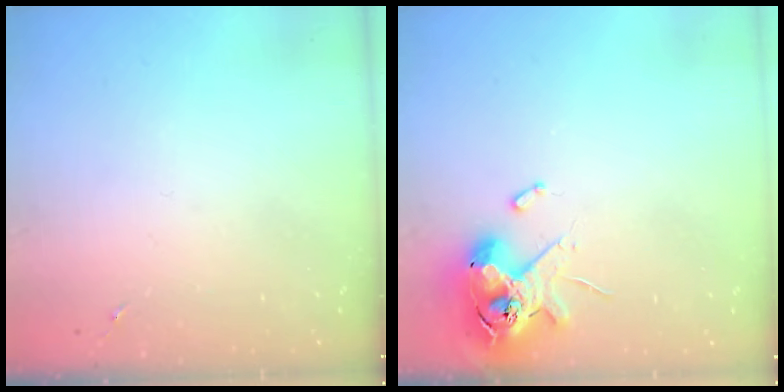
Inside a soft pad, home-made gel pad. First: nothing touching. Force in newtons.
{"total": 12.1, "press": 11.9, "slide": 1.9}